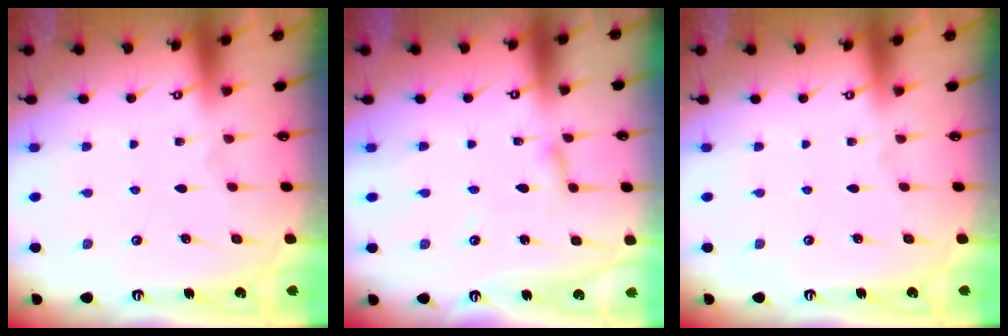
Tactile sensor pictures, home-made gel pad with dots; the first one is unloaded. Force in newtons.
{"total": 2.4, "press": 2.4, "slide": 0.2}
{"total": 0.0}